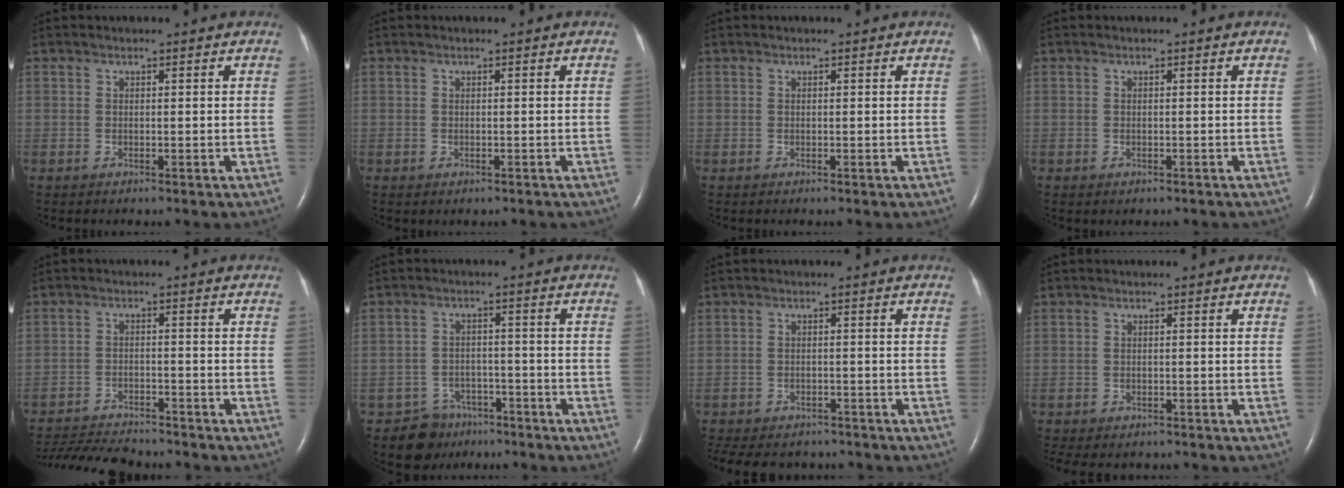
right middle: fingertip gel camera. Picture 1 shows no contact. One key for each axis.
{"total": 0.6, "fx": -0.4, "fy": 0.4, "fz": 0.3, "tx": -0.005, "ty": 0.000, "tz": -0.003}
{"total": 0.0}
{"total": 0.8, "fx": -0.6, "fy": 0.4, "fz": 0.3, "tx": -0.006, "ty": 0.000, "tz": -0.006}
{"total": 12.2, "fx": -11.4, "fy": 1.5, "fz": 3.9, "tx": -0.073, "ty": -0.009, "tz": -0.177}
{"total": 5.6, "fx": -4.1, "fy": 3.8, "fz": -0.3, "tx": 0.011, "ty": 0.012, "tz": -0.063}
{"total": 13.1, "fx": -10.9, "fy": 5.8, "fz": 4.3, "tx": -0.109, "ty": -0.003, "tz": -0.138}
{"total": 8.1, "fx": -6.8, "fy": 3.3, "fz": 2.7, "tx": -0.050, "ty": -0.005, "tz": -0.086}